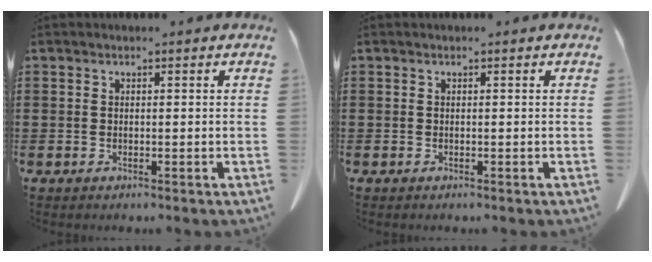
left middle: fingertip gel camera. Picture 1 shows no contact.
{"total": 0.0}